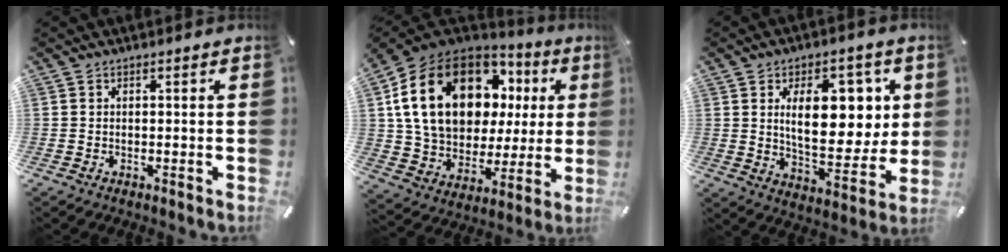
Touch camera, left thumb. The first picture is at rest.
{"total": 22.6, "force": [8.4, 15.4, 14.3], "torque": [-0.273, -0.028, 0.153]}
{"total": 16.5, "force": [4.8, 9.3, 12.8], "torque": [-0.189, -0.008, 0.082]}